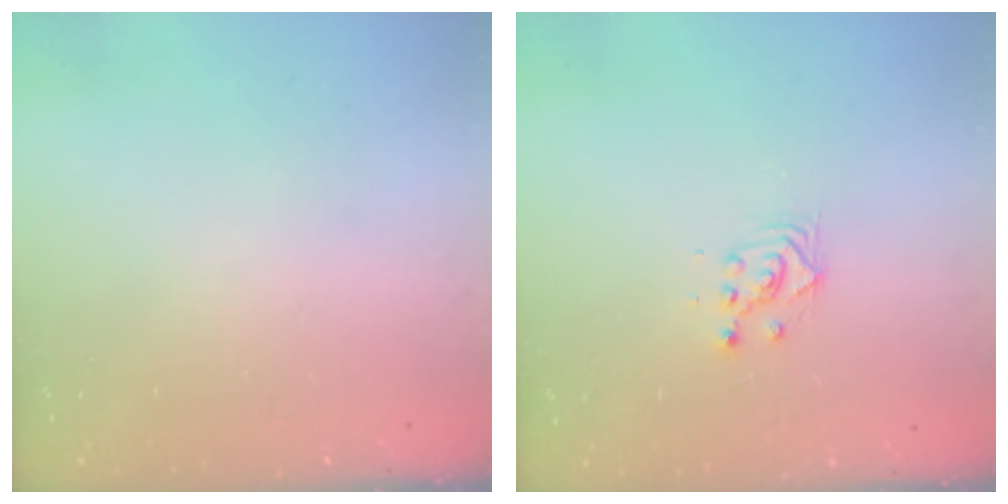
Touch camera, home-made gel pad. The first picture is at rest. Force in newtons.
{"total": 2.8, "press": 2.8, "slide": 0.2}